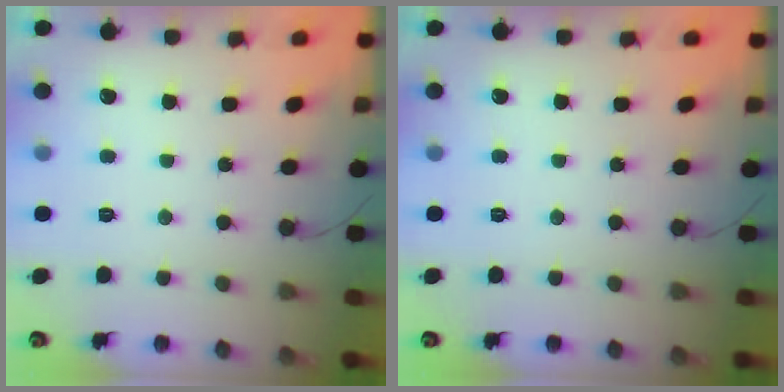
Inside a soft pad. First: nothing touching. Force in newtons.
{"total": 0.0}